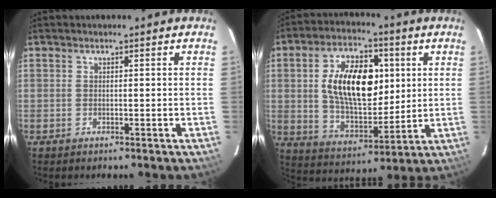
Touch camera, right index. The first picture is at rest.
{"total": 16.8, "force": [3.2, 9.3, 13.6], "torque": [-0.237, 0.019, 0.064]}